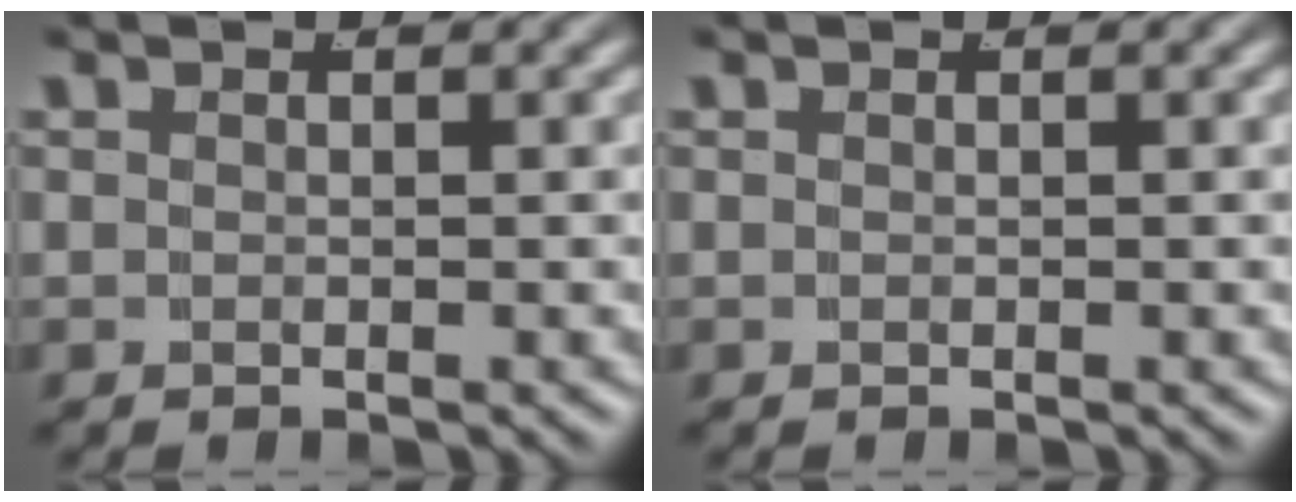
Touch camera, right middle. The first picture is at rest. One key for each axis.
{"total": 0.0}